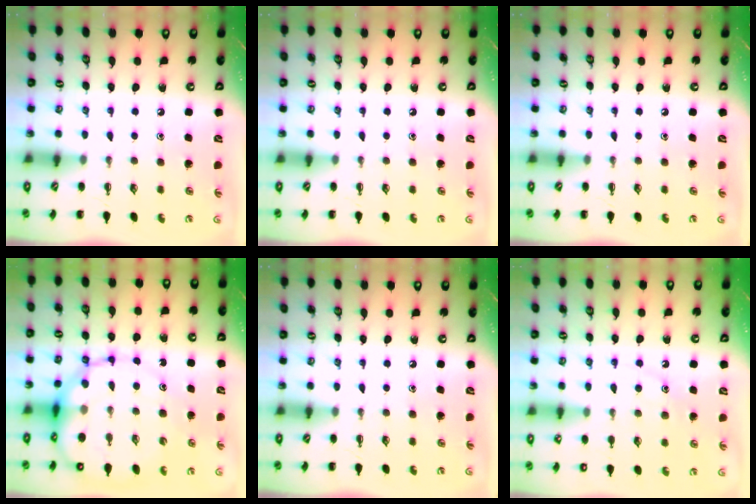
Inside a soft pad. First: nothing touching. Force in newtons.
{"total": 0.0}
{"total": 0.0}
{"total": 17.9, "press": 17.4, "slide": 4.4}
{"total": 0.0}
{"total": 10.0, "press": 9.9, "slide": 1.4}